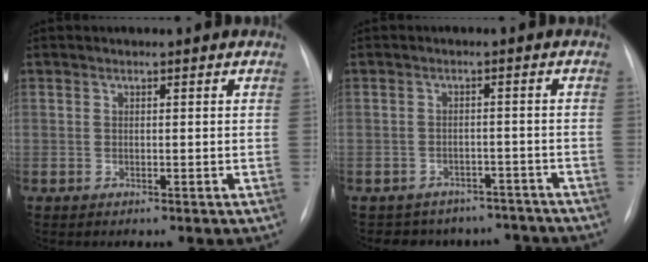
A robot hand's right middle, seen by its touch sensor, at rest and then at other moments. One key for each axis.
{"total": 9.0, "fx": -7.9, "fy": 4.3, "fz": 0.2, "tx": 0.007, "ty": 0.023, "tz": -0.090}